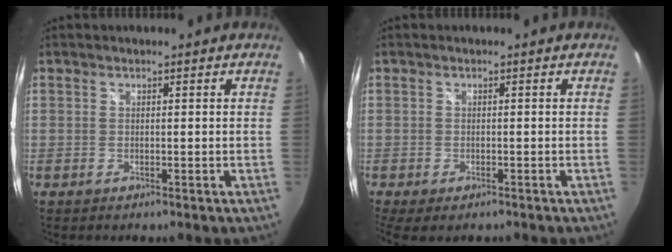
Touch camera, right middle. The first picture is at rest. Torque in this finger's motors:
{"motor_torque": [1.13, -1.01, 0.18, 0.09]}